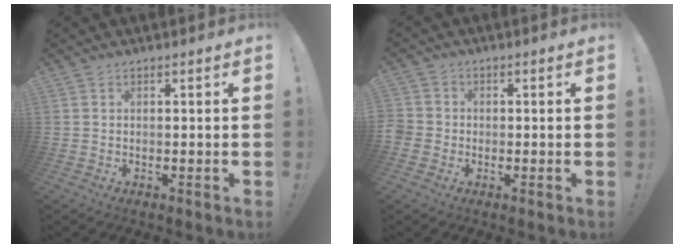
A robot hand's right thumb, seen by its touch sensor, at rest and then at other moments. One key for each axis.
{"total": 3.4, "fx": -1.0, "fy": 3.1, "fz": 1.0, "tx": -0.027, "ty": 0.009, "tz": -0.019}